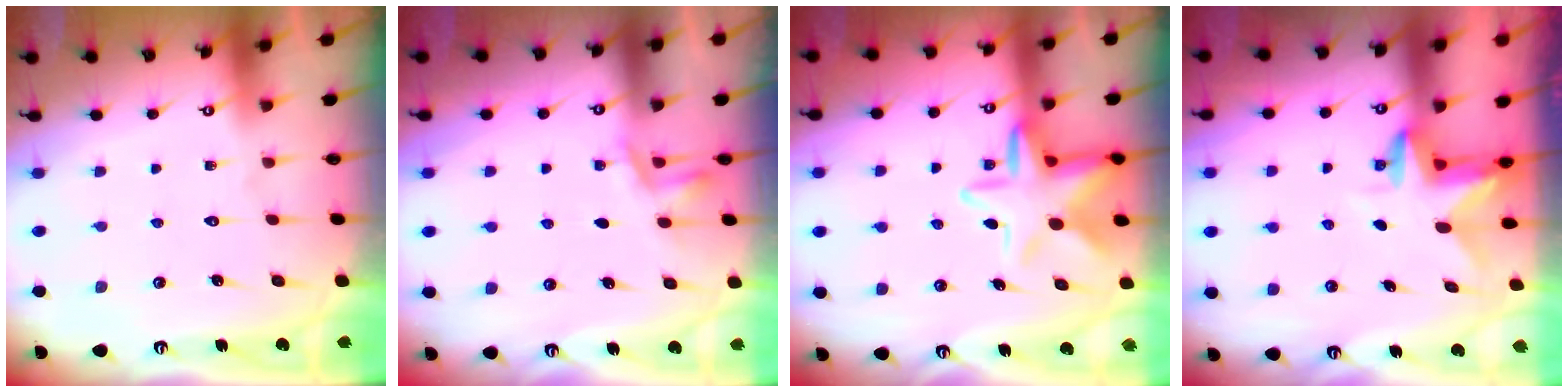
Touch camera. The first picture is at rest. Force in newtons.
{"total": 2.9, "press": 2.6, "slide": 1.1}
{"total": 10.7, "press": 10.5, "slide": 1.8}
{"total": 3.0, "press": 3.0, "slide": 0.3}